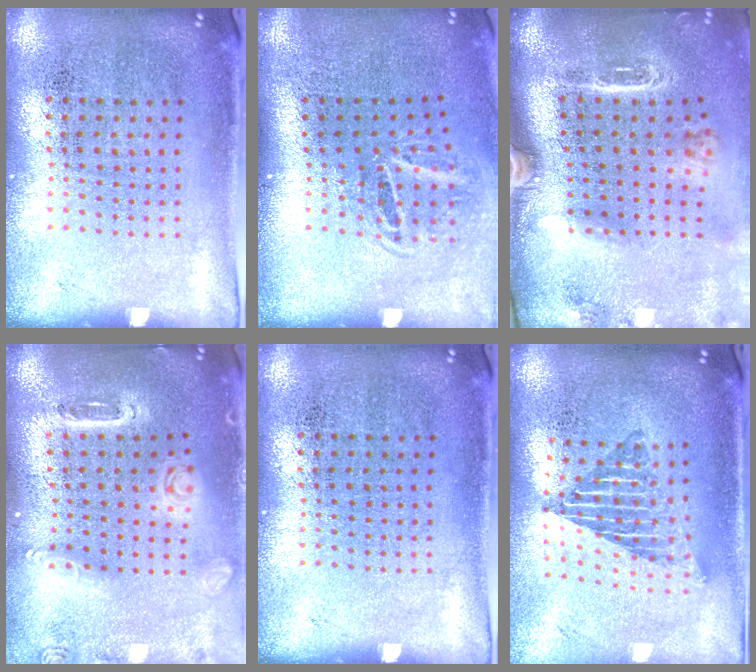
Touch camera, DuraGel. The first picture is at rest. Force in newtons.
{"total": 1.9, "press": 1.2, "slide": 1.5}
{"total": 2.9, "press": 2.0, "slide": 2.1}
{"total": 1.5, "press": 1.5, "slide": 0.2}
{"total": 0.0}
{"total": 1.9, "press": 1.5, "slide": 1.2}